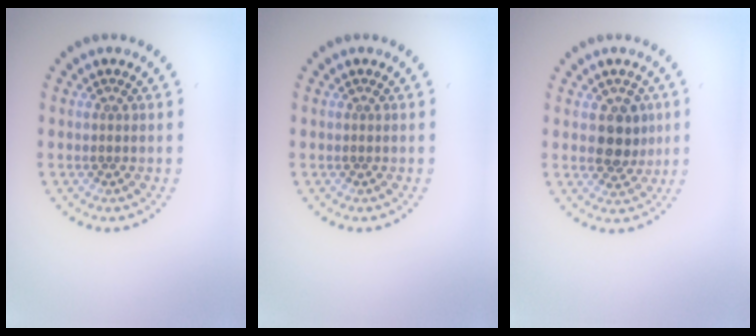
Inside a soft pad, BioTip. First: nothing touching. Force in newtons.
{"total": 0.0}
{"total": 3.5, "press": 3.4, "slide": 0.9}